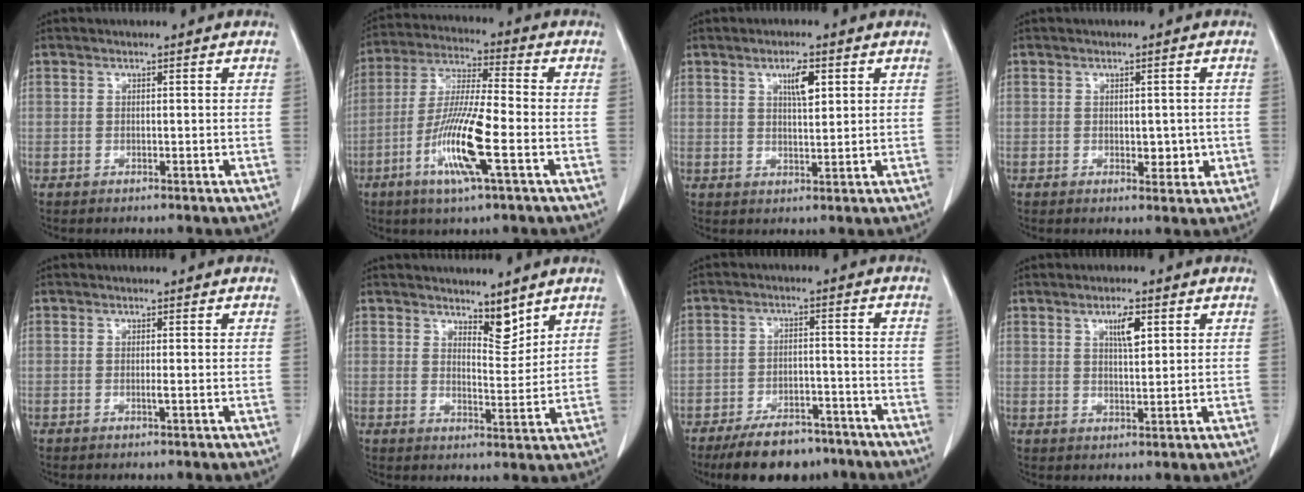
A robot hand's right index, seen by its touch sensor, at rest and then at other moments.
{"total": 12.9, "force": [-4.5, 0.8, 12.0], "torque": [-0.242, -0.013, -0.088]}
{"total": 4.0, "force": [1.8, 1.0, 3.4], "torque": [-0.058, -0.001, 0.031]}
{"total": 3.1, "force": [-0.3, 1.8, 2.5], "torque": [-0.024, -0.002, 0.002]}
{"total": 0.6, "force": [-0.1, -0.1, 0.6], "torque": [-0.012, -0.001, -0.003]}
{"total": 4.2, "force": [3.5, 1.3, 1.9], "torque": [-0.027, -0.011, 0.060]}
{"total": 10.8, "force": [-8.6, 4.6, 4.8], "torque": [-0.070, 0.001, -0.135]}
{"total": 3.8, "force": [1.8, 0.9, 3.2], "torque": [-0.056, -0.001, 0.030]}